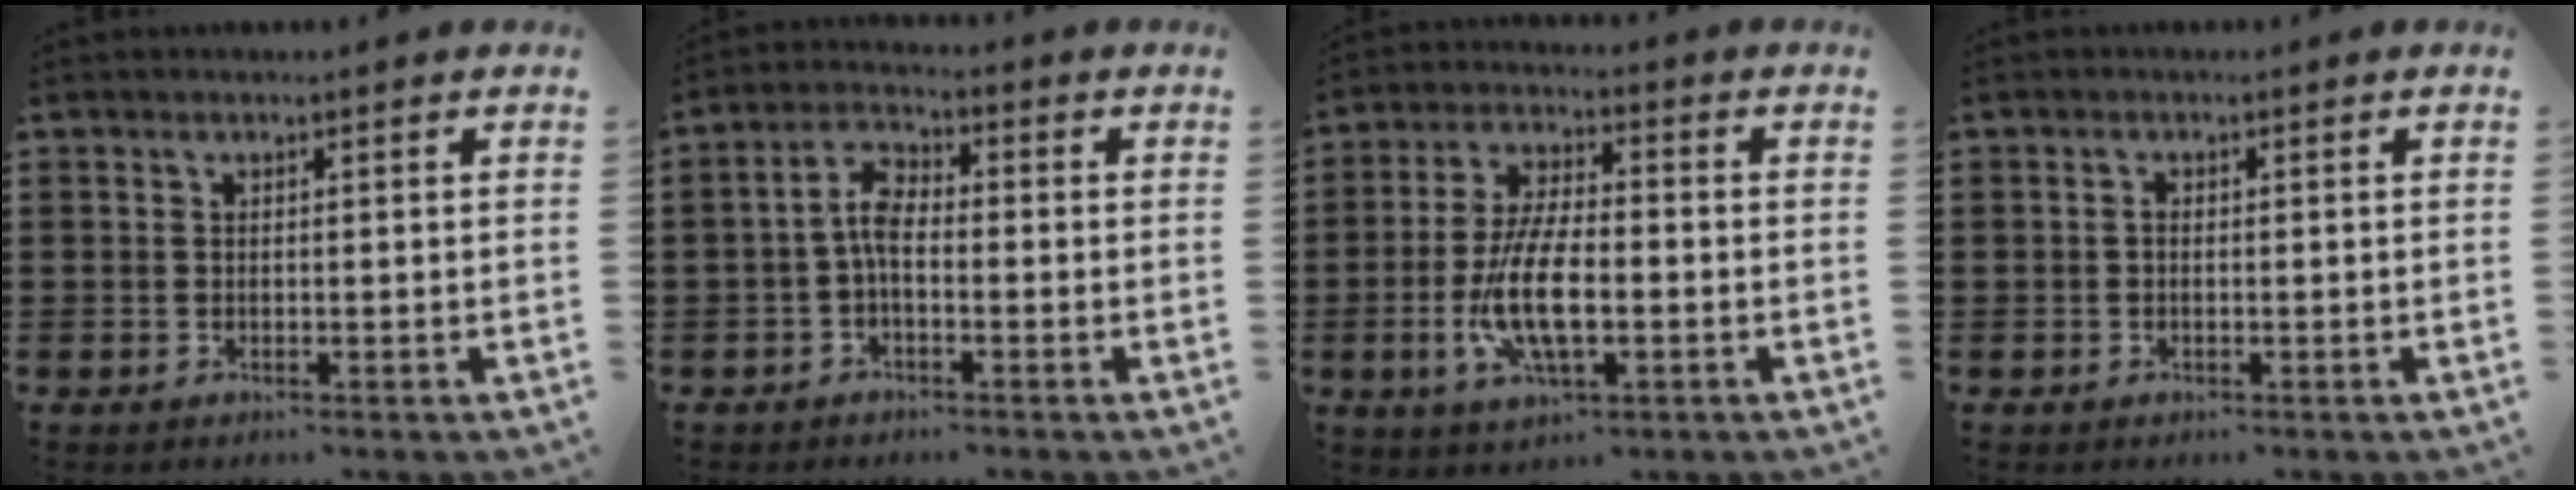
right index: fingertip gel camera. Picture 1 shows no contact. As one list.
[{"total": 4.7, "force": [-1.1, 2.2, 4.0], "torque": [-0.088, 0.007, -0.025]}, {"total": 10.6, "force": [-2.5, 4.2, 9.4], "torque": [-0.210, -0.012, -0.050]}, {"total": 0.6, "force": [-0.3, 0.2, 0.4], "torque": [-0.009, -0.003, -0.005]}]